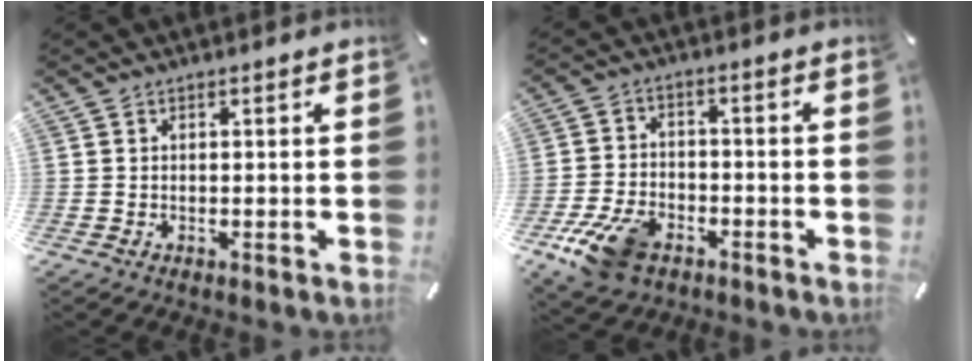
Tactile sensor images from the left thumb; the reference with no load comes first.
{"total": 10.3, "force": [-5.9, 6.2, 5.7], "torque": [-0.122, 0.026, -0.107]}